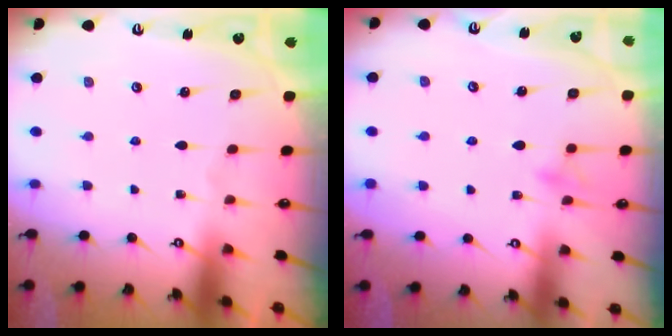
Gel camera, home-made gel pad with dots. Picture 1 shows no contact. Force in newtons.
{"total": 9.2, "press": 9.1, "slide": 0.9}